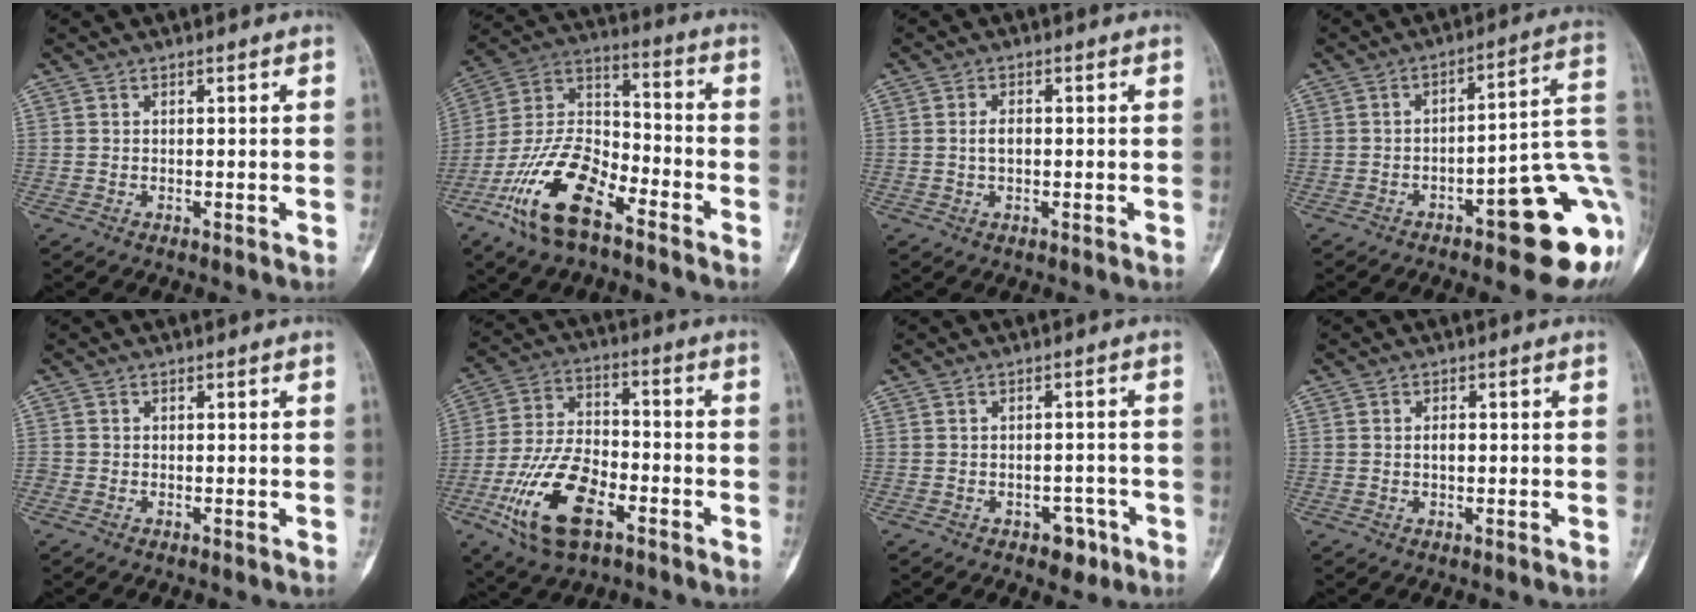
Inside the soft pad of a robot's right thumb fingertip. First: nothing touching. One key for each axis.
{"total": 17.9, "fx": -10.1, "fy": 8.0, "fz": 12.5, "tx": -0.230, "ty": 0.061, "tz": -0.196}
{"total": 2.4, "fx": -0.2, "fy": 1.3, "fz": 2.0, "tx": -0.041, "ty": 0.006, "tz": -0.006}
{"total": 18.4, "fx": -5.8, "fy": 5.9, "fz": 16.5, "tx": -0.137, "ty": 0.034, "tz": -0.065}
{"total": 0.8, "fx": -0.6, "fy": 0.4, "fz": 0.3, "tx": -0.009, "ty": 0.001, "tz": -0.016}
{"total": 16.8, "fx": -7.3, "fy": 8.4, "fz": 12.6, "tx": -0.237, "ty": 0.026, "tz": -0.133}
{"total": 4.1, "fx": -2.4, "fy": 2.6, "fz": 2.1, "tx": -0.003, "ty": 0.017, "tz": -0.028}
{"total": 1.6, "fx": -0.2, "fy": 0.8, "fz": 1.3, "tx": -0.021, "ty": 0.003, "tz": -0.004}